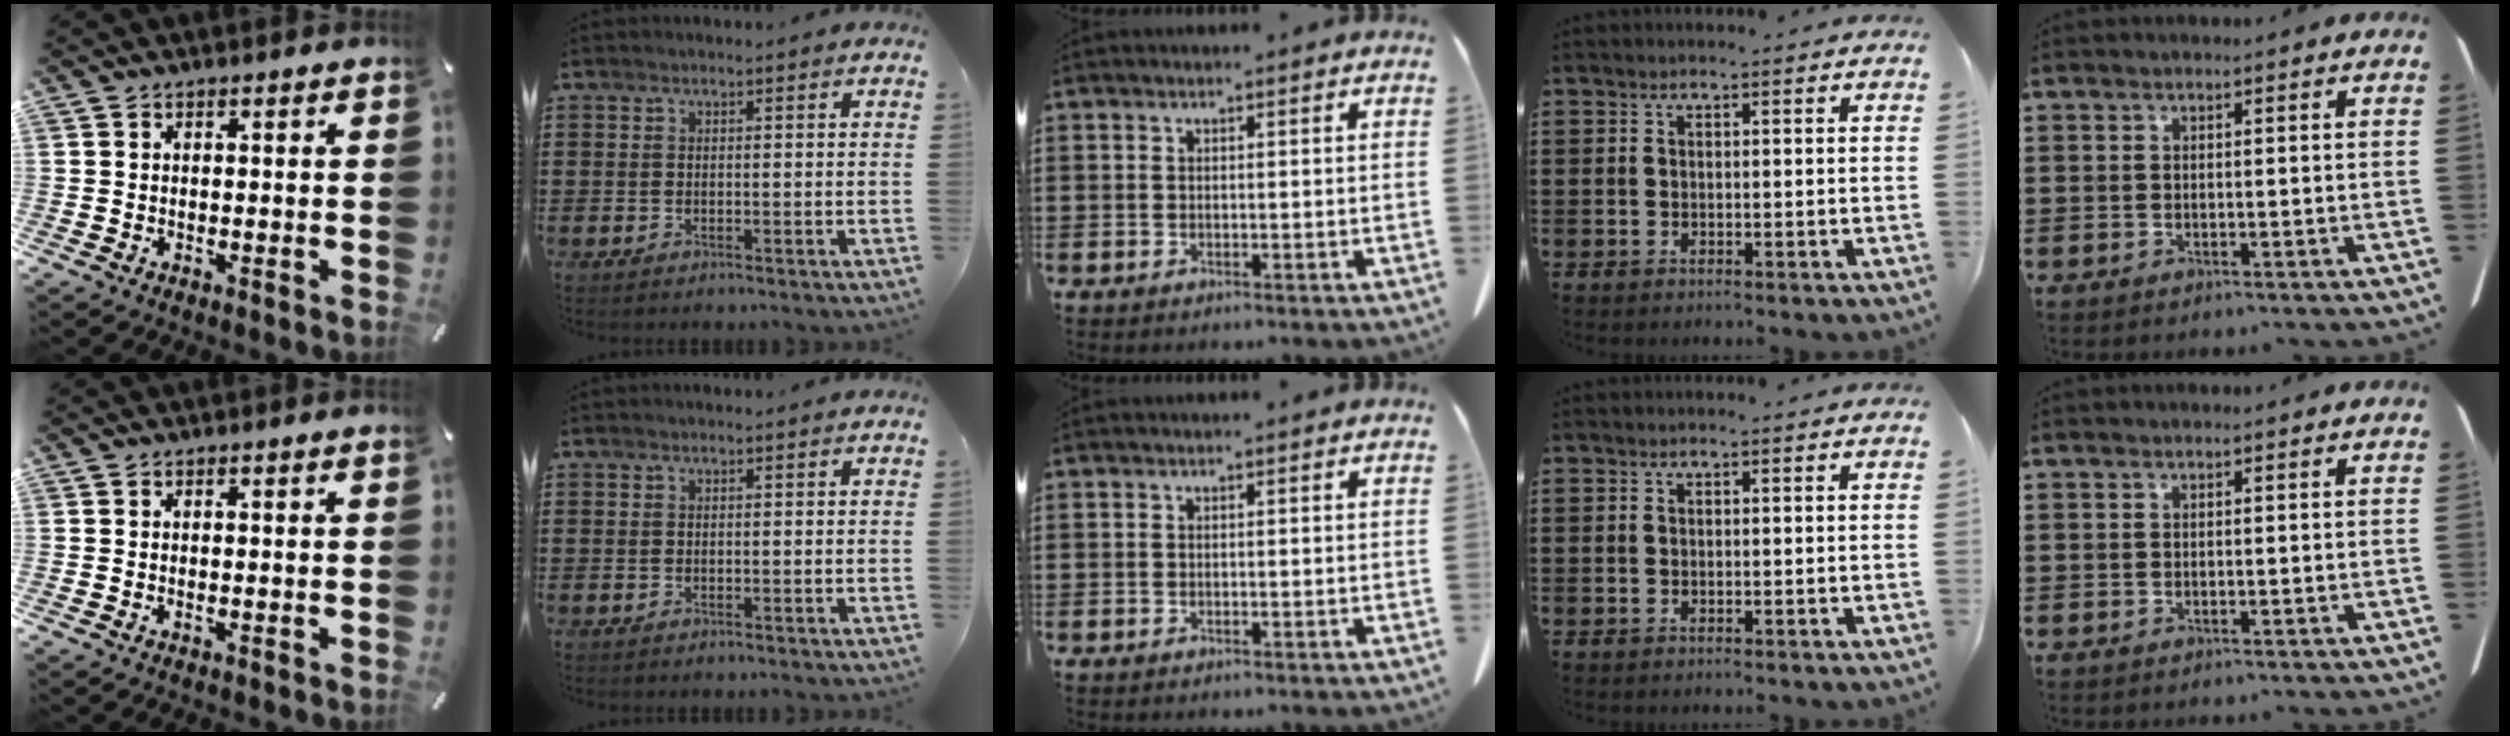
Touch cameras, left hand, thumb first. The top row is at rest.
{}